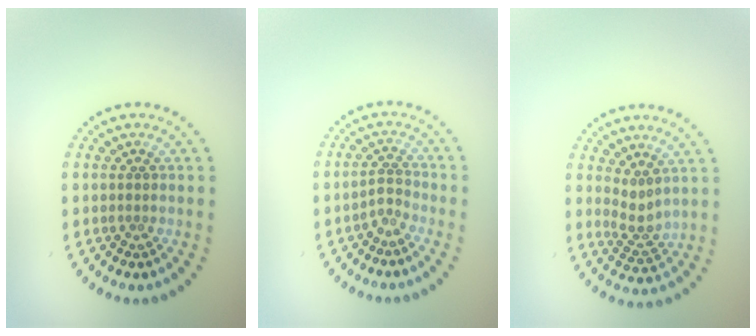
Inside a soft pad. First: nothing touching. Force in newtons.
{"total": 1.6, "press": 1.0, "slide": 1.2}
{"total": 2.2, "press": 1.6, "slide": 1.5}